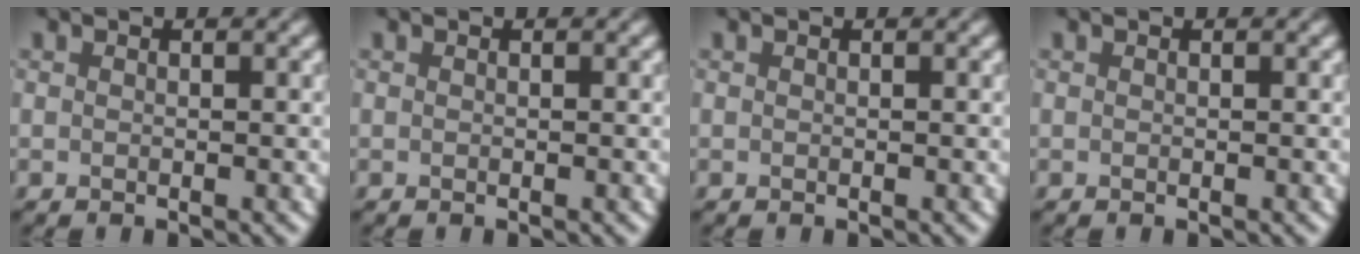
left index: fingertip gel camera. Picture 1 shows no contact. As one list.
[{"total": 0.0}, {"total": 0.0}, {"total": 0.0}]